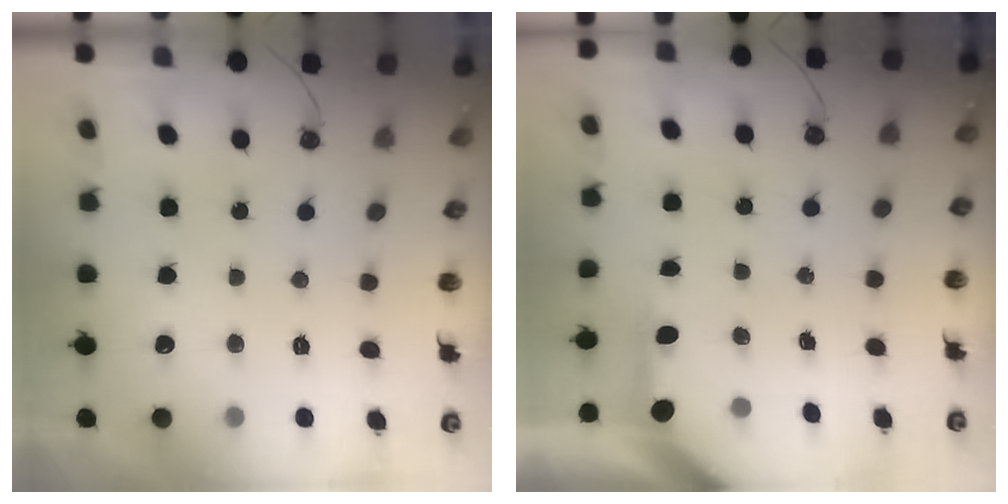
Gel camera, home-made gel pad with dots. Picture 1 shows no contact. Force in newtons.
{"total": 3.5, "press": 3.5, "slide": 0.4}